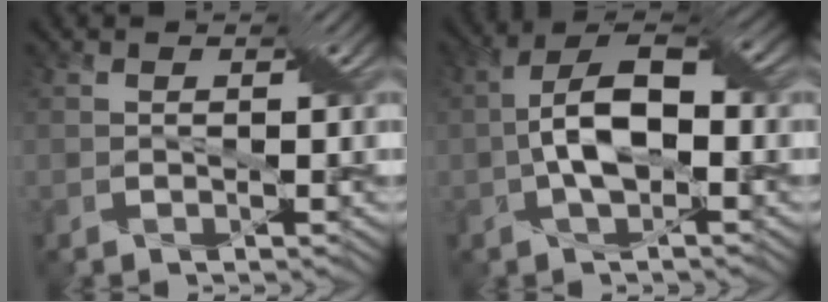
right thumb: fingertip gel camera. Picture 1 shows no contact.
{"total": 7.5, "force": [-0.7, 3.6, 6.6], "torque": [-0.129, 0.013, -0.015]}